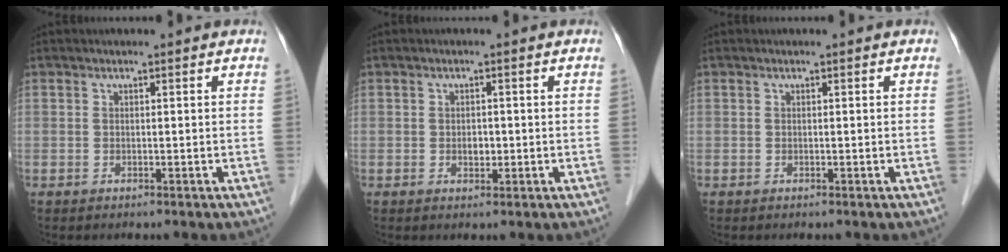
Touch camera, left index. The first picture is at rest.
{"total": 1.5, "force": [-0.3, 1.1, 1.1], "torque": [-0.018, -0.001, -0.002]}
{"total": 0.0}